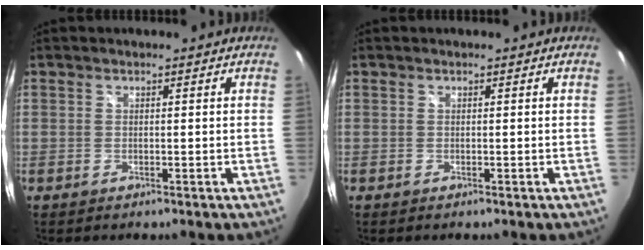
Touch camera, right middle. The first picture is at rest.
{"total": 0.0}